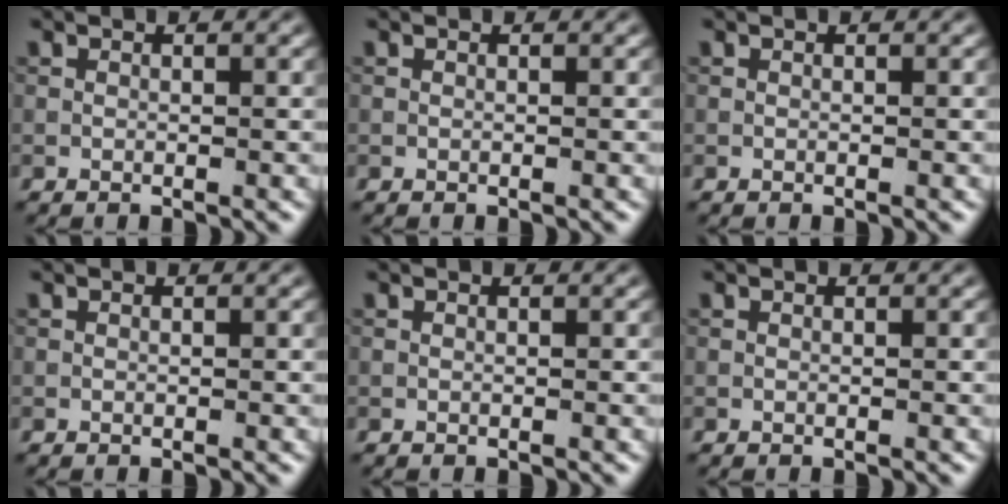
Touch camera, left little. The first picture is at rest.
{"total": 0.0}
{"total": 0.0}
{"total": 0.0}
{"total": 0.0}
{"total": 0.0}